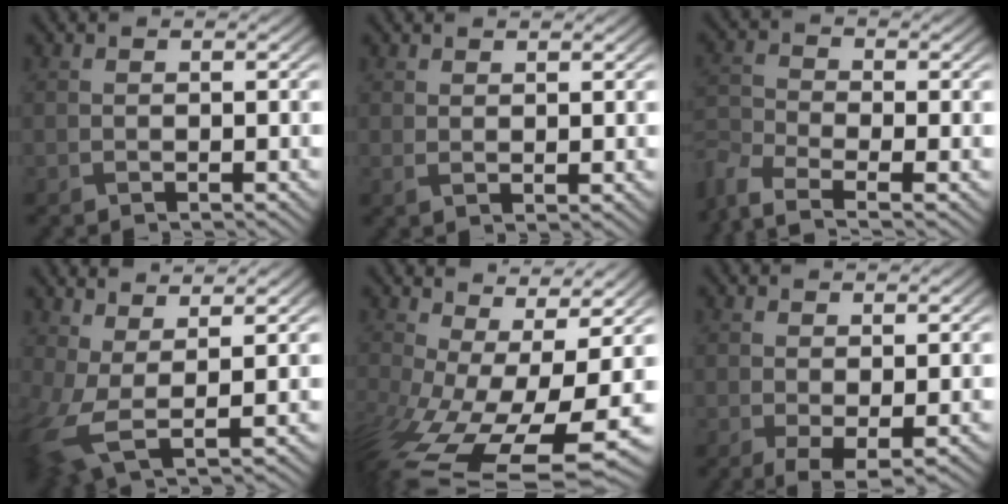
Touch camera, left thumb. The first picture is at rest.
{"total": 1.3, "force": [0.9, 0.3, 0.8], "torque": [-0.021, -0.002, 0.022]}
{"total": 6.2, "force": [-4.5, 2.3, 3.6], "torque": [-0.094, -0.015, -0.098]}
{"total": 8.0, "force": [1.5, 3.4, 7.1], "torque": [-0.178, -0.007, 0.030]}
{"total": 15.9, "force": [-4.2, 7.8, 13.2], "torque": [-0.298, -0.067, -0.037]}
{"total": 2.6, "force": [-0.4, 1.0, 2.4], "torque": [-0.051, -0.010, -0.001]}